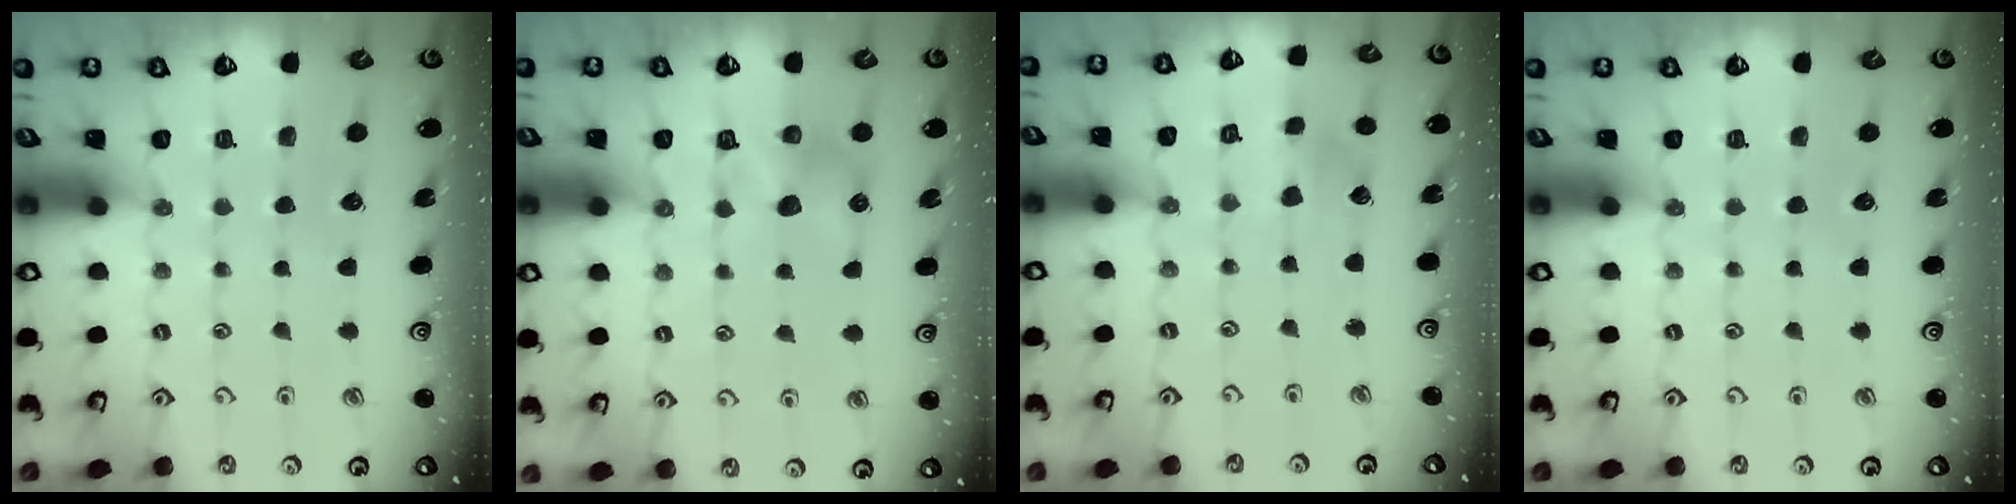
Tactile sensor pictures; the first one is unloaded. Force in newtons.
{"total": 7.0, "press": 7.0, "slide": 0.2}
{"total": 2.9, "press": 2.9, "slide": 0.4}
{"total": 0.0}